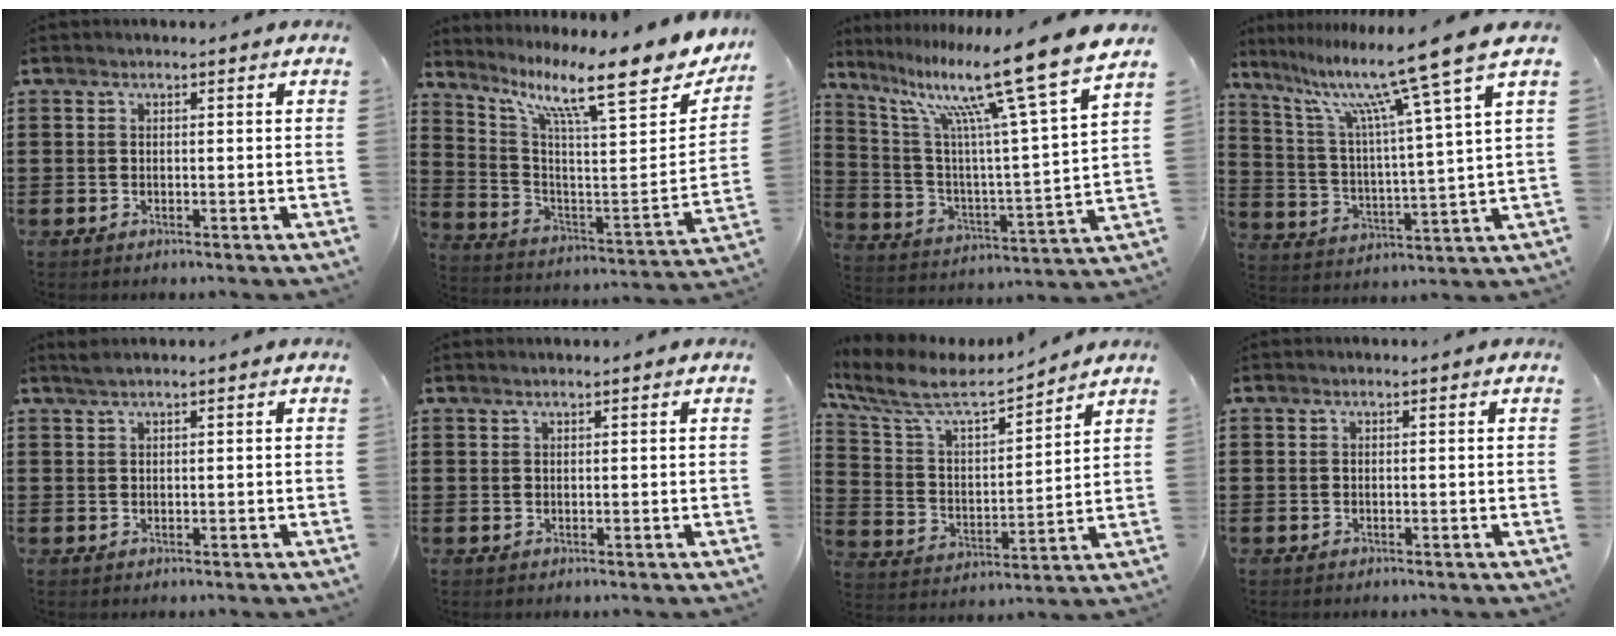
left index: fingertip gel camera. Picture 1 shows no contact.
{"total": 12.8, "force": [9.0, 1.4, 9.1], "torque": [-0.175, -0.072, 0.135]}
{"total": 15.1, "force": [11.3, 0.3, 10.1], "torque": [-0.206, -0.077, 0.174]}
{"total": 12.3, "force": [9.4, -0.3, 7.8], "torque": [-0.180, -0.056, 0.145]}
{"total": 1.2, "force": [0.9, 0.0, 0.8], "torque": [-0.017, 0.000, 0.017]}
{"total": 0.7, "force": [0.6, 0.0, 0.3], "torque": [-0.007, -0.002, 0.011]}
{"total": 7.9, "force": [6.6, 1.8, 3.9], "torque": [-0.105, -0.036, 0.110]}
{"total": 0.0}